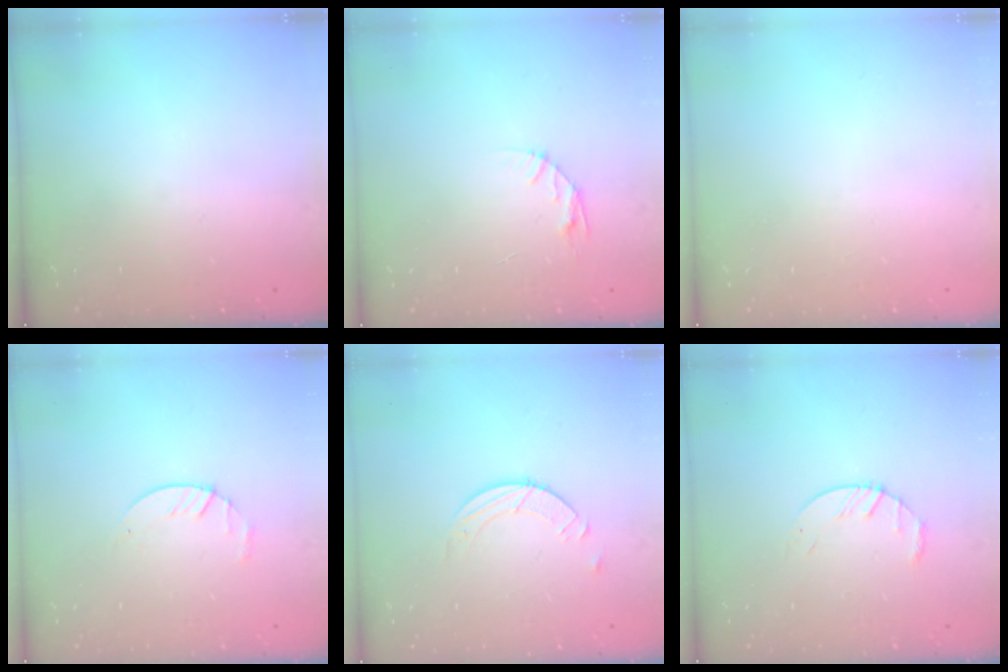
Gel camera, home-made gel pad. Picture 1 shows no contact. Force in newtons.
{"total": 5.3, "press": 5.3, "slide": 0.6}
{"total": 0.0}
{"total": 2.9, "press": 2.9, "slide": 0.4}
{"total": 3.8, "press": 3.7, "slide": 0.4}
{"total": 4.3, "press": 4.2, "slide": 0.6}